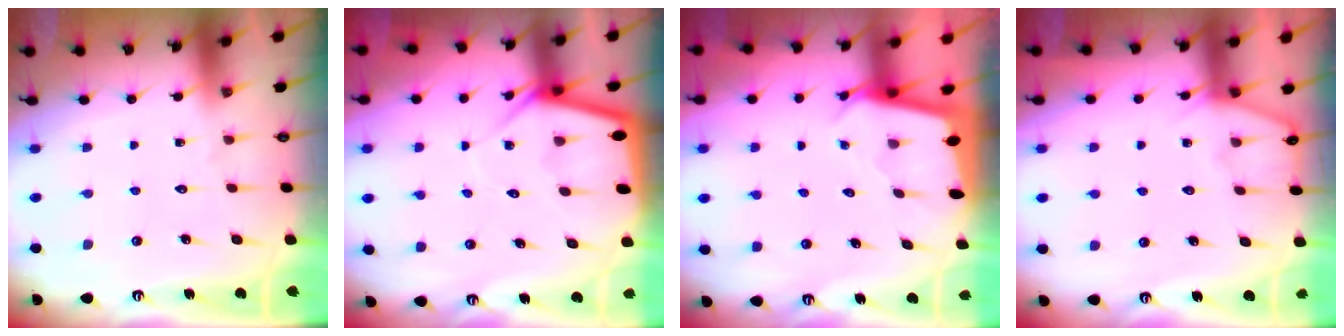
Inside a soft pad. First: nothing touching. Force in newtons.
{"total": 6.0, "press": 5.9, "slide": 0.5}
{"total": 2.3, "press": 2.3, "slide": 0.1}
{"total": 5.1, "press": 5.0, "slide": 0.6}